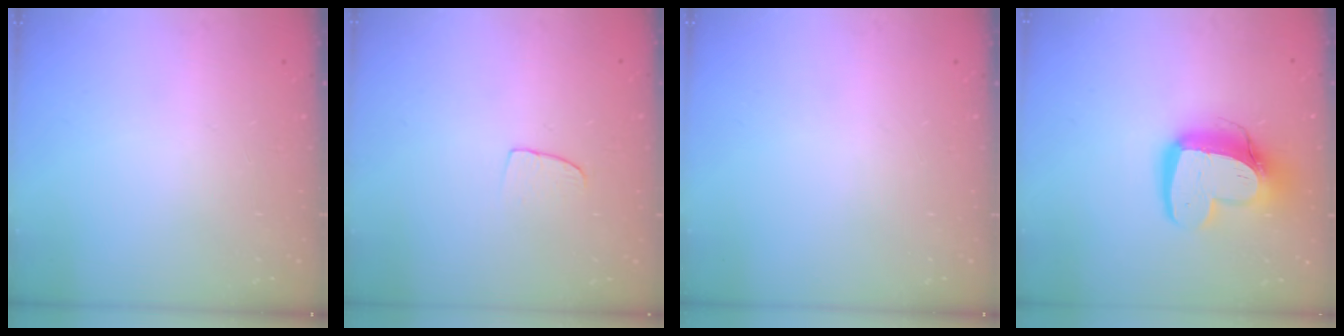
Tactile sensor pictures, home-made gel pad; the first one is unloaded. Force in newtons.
{"total": 5.9, "press": 5.9, "slide": 0.4}
{"total": 0.0}
{"total": 15.5, "press": 15.4, "slide": 1.8}